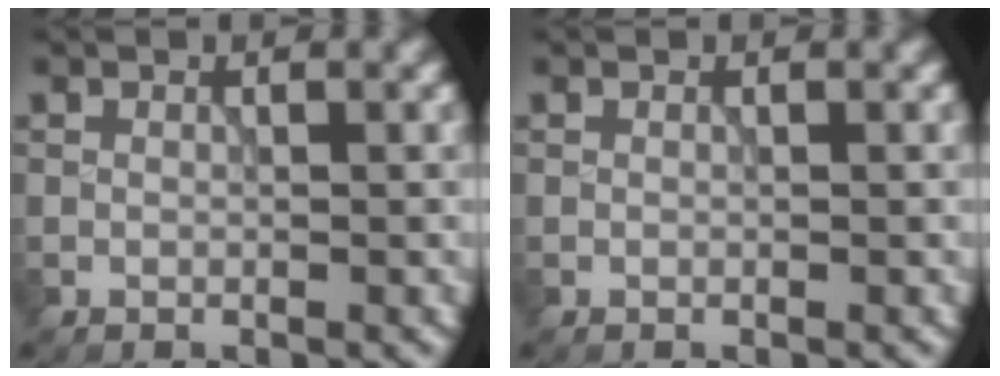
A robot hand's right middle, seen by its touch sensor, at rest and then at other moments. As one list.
[{"total": 0.0}]